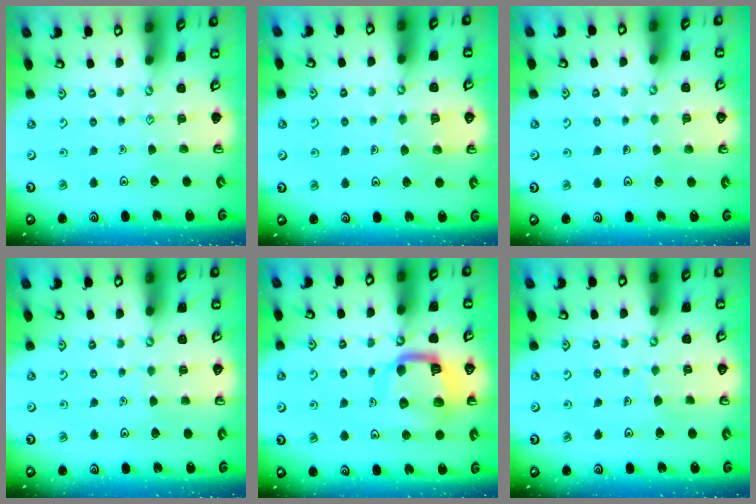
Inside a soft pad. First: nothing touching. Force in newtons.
{"total": 4.2, "press": 4.2, "slide": 0.3}
{"total": 3.5, "press": 3.5, "slide": 0.3}
{"total": 1.4, "press": 1.4, "slide": 0.1}
{"total": 11.5, "press": 11.4, "slide": 1.4}
{"total": 1.8, "press": 1.8, "slide": 0.0}